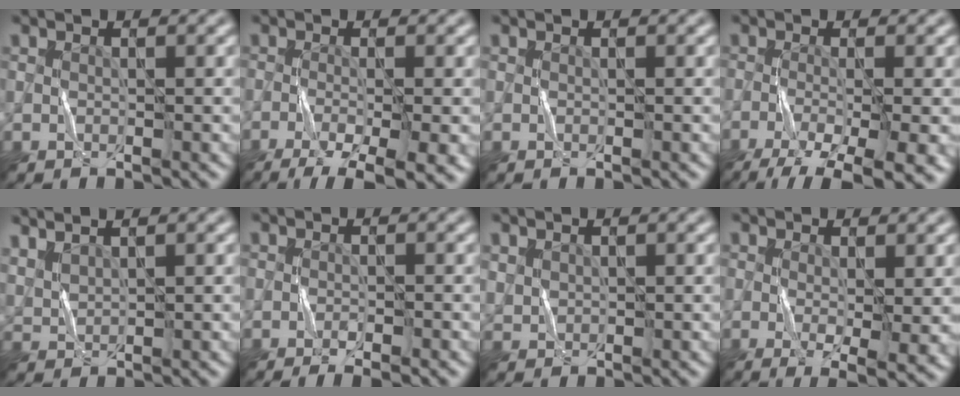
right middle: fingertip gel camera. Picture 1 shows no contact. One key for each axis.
{"total": 8.2, "fx": -4.6, "fy": 2.1, "fz": 6.4, "tx": -0.091, "ty": -0.017, "tz": -0.070}
{"total": 0.0}
{"total": 10.0, "fx": -6.3, "fy": 2.6, "fz": 7.3, "tx": -0.112, "ty": -0.026, "tz": -0.088}
{"total": 3.1, "fx": 2.5, "fy": 0.8, "fz": 1.5, "tx": -0.032, "ty": 0.013, "tz": 0.045}
{"total": 2.0, "fx": -1.3, "fy": 0.4, "fz": 1.5, "tx": -0.024, "ty": 0.001, "tz": -0.022}
{"total": 1.1, "fx": 0.7, "fy": 0.8, "fz": 0.3, "tx": -0.009, "ty": 0.000, "tz": 0.021}
{"total": 4.2, "fx": -0.3, "fy": 0.8, "fz": 4.1, "tx": -0.065, "ty": -0.014, "tz": 0.001}